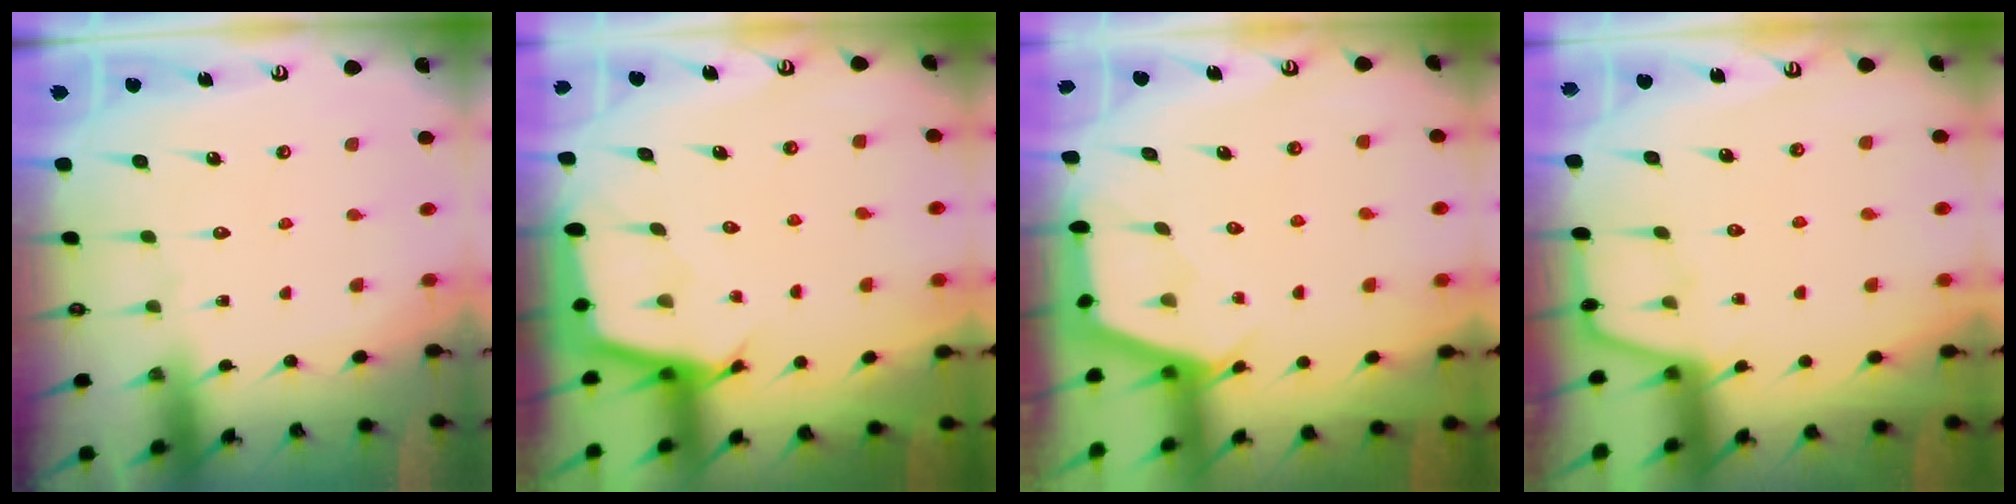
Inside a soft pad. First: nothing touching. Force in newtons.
{"total": 2.5, "press": 2.5, "slide": 0.1}
{"total": 2.6, "press": 2.6, "slide": 0.4}
{"total": 2.3, "press": 2.3, "slide": 0.4}